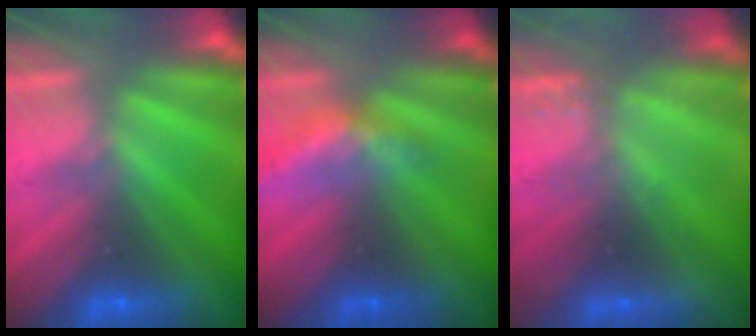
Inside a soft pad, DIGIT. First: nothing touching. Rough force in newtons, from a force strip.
{"total": 2.1}
{"total": 2.2}